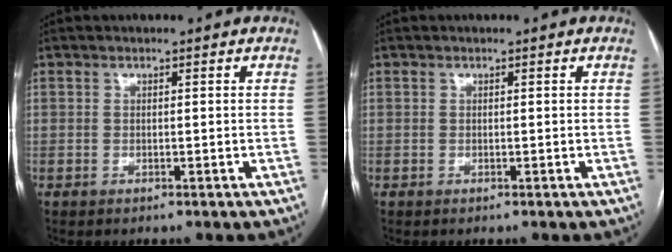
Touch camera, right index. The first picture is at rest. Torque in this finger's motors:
{"motor_torque": [0.00, 0.00, 0.00, 0.01]}